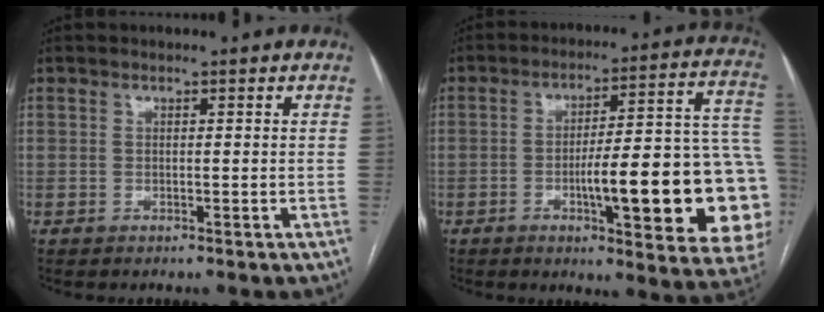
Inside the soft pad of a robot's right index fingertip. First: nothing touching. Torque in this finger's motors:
{"motor_torque": [0.92, -0.20, 0.62, 0.21]}